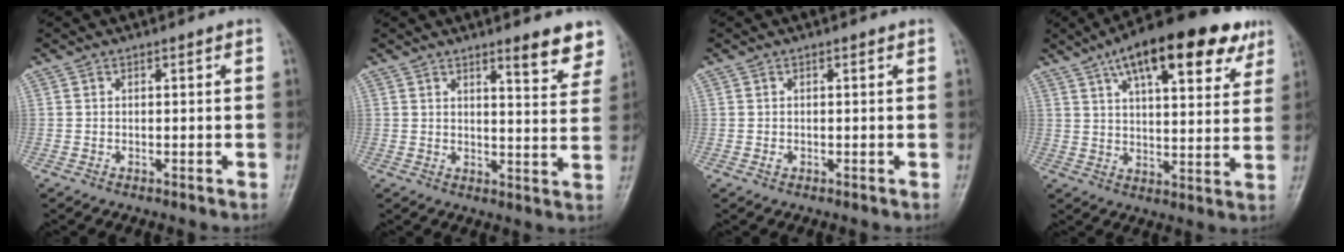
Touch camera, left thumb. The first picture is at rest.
{"total": 7.5, "force": [5.5, 1.7, 4.8], "torque": [-0.039, -0.036, 0.068]}
{"total": 0.6, "force": [-0.1, 0.5, 0.3], "torque": [-0.002, 0.000, -0.002]}
{"total": 20.6, "force": [11.5, 7.6, 15.3], "torque": [-0.203, -0.014, 0.171]}